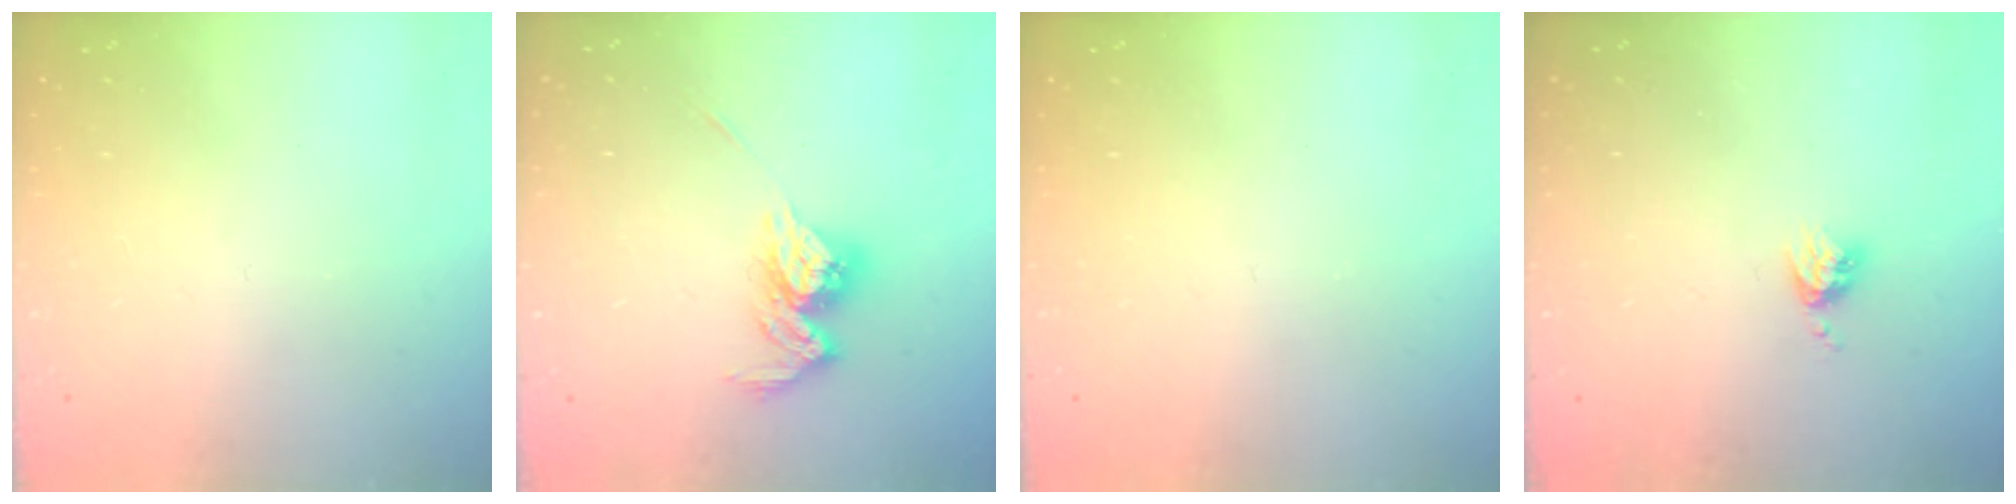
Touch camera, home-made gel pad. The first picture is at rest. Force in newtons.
{"total": 11.8, "press": 11.8, "slide": 0.5}
{"total": 0.0}
{"total": 3.3, "press": 3.3, "slide": 0.4}